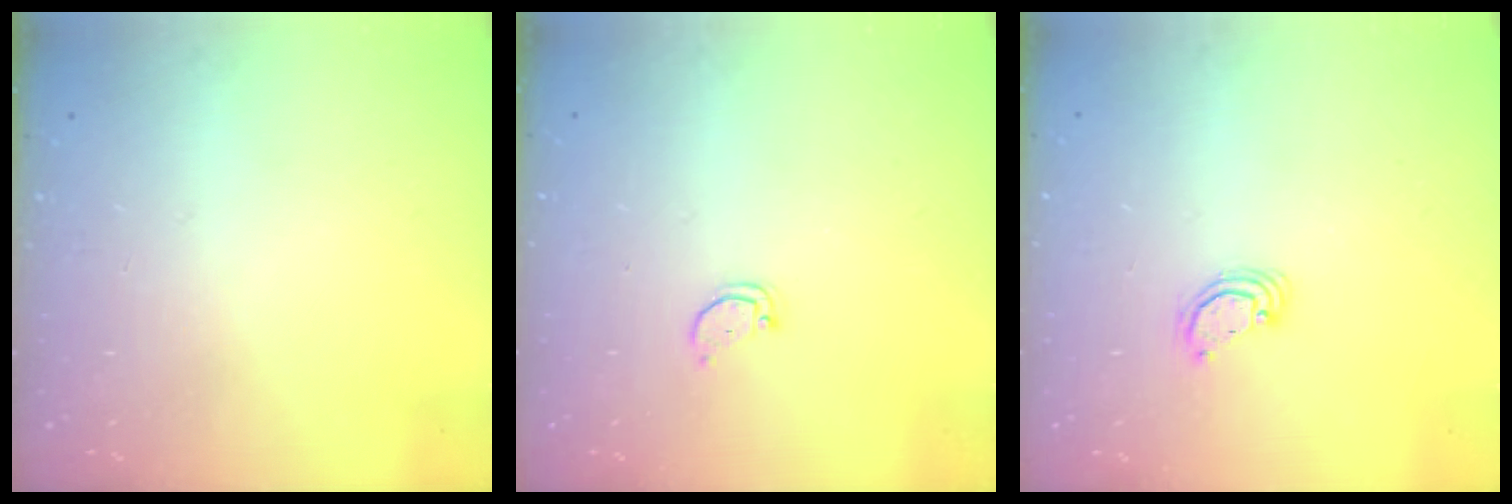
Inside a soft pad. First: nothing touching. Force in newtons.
{"total": 1.8, "press": 1.8, "slide": 0.1}
{"total": 2.5, "press": 2.5, "slide": 0.2}